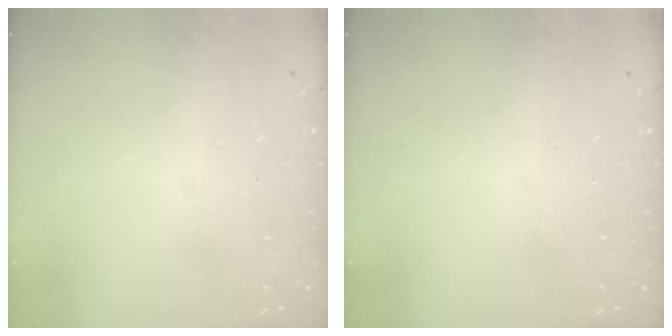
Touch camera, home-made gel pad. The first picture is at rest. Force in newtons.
{"total": 0.0}